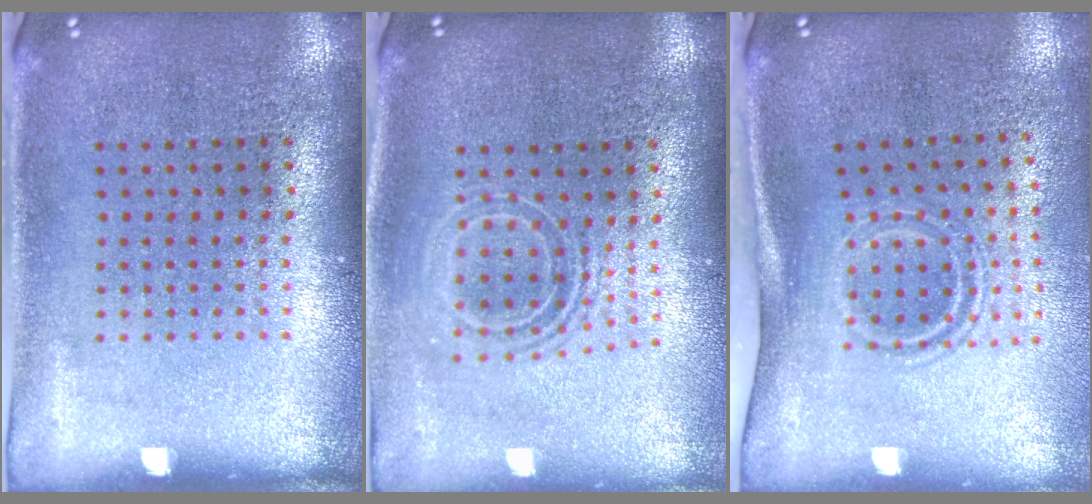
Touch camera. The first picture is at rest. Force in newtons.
{"total": 1.7, "press": 1.3, "slide": 1.1}
{"total": 1.7, "press": 1.0, "slide": 1.3}